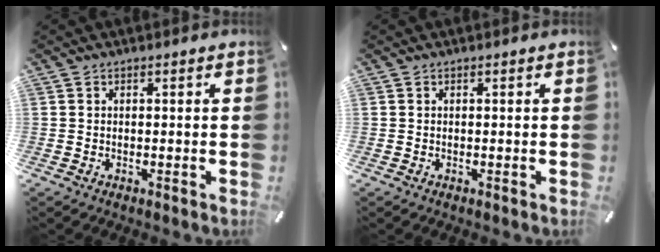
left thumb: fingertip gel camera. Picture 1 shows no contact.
{"total": 0.0}